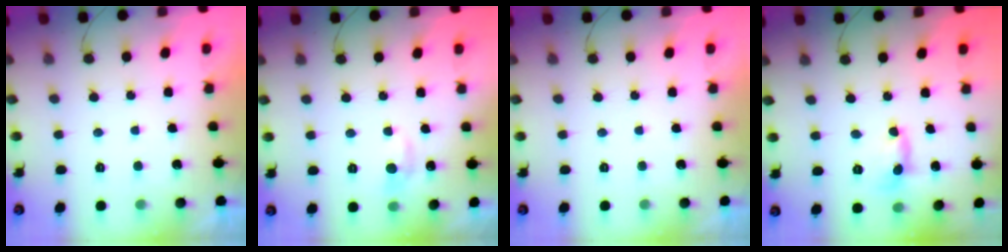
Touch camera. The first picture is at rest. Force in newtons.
{"total": 5.9, "press": 5.9, "slide": 0.8}
{"total": 0.0}
{"total": 3.3, "press": 3.2, "slide": 0.2}